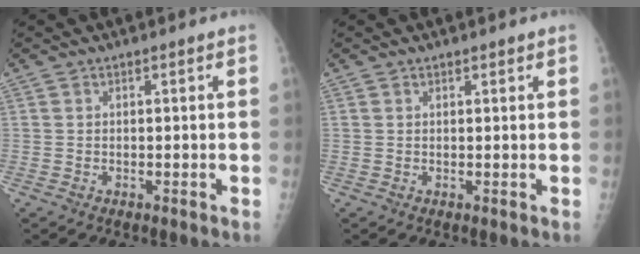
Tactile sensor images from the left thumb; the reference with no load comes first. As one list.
[{"total": 0.6, "force": [0.5, 0.2, 0.1], "torque": [-0.002, -0.004, 0.008]}]